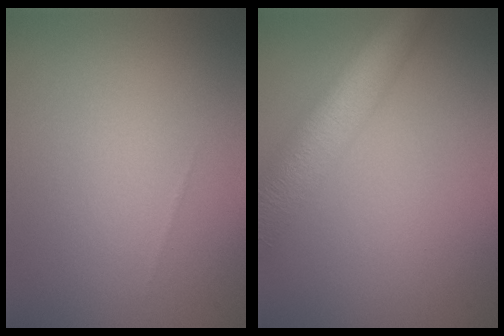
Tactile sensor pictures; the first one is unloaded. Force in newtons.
{"total": 8.9, "press": 8.9, "slide": 0.4}